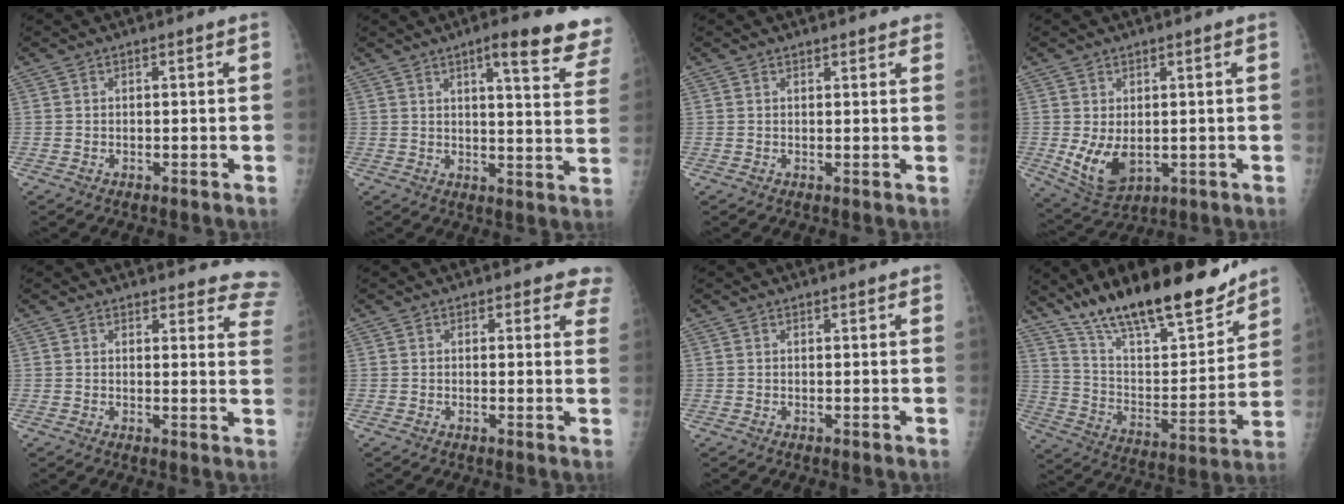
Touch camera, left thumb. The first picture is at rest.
{"total": 14.5, "force": [10.2, 2.9, 9.9], "torque": [-0.093, -0.046, 0.114]}
{"total": 3.4, "force": [3.1, 1.0, 1.0], "torque": [0.008, -0.007, 0.028]}
{"total": 7.6, "force": [-0.2, 4.6, 6.0], "torque": [-0.098, -0.017, 0.016]}
{"total": 12.2, "force": [11.6, 3.2, 1.7], "torque": [0.037, -0.079, 0.093]}
{"total": 5.6, "force": [4.9, 2.4, 0.7], "torque": [0.042, -0.018, 0.032]}
{"total": 1.3, "force": [1.2, 0.3, 0.5], "torque": [-0.002, -0.001, 0.016]}
{"total": 25.1, "force": [19.6, 6.6, 14.1], "torque": [-0.197, -0.088, 0.328]}